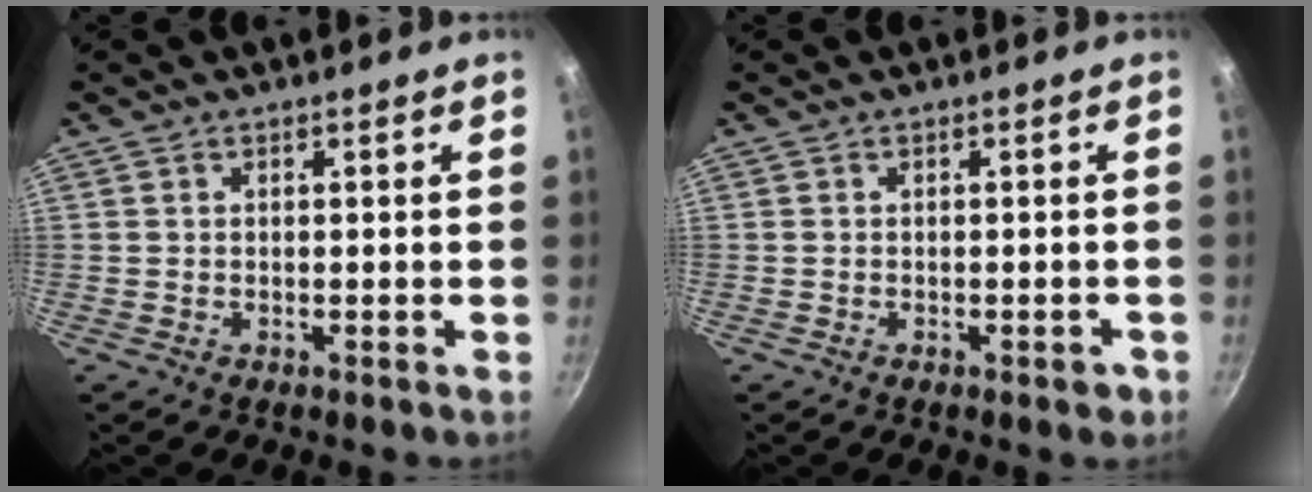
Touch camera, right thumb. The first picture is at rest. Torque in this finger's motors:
{"motor_torque": [2.62, 2.39, 0.42, -0.41, 0.00]}